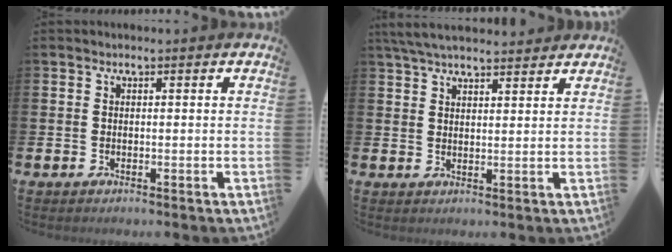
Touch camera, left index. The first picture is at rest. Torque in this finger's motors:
{"motor_torque": [0.99, -1.14, 0.47, 0.04]}